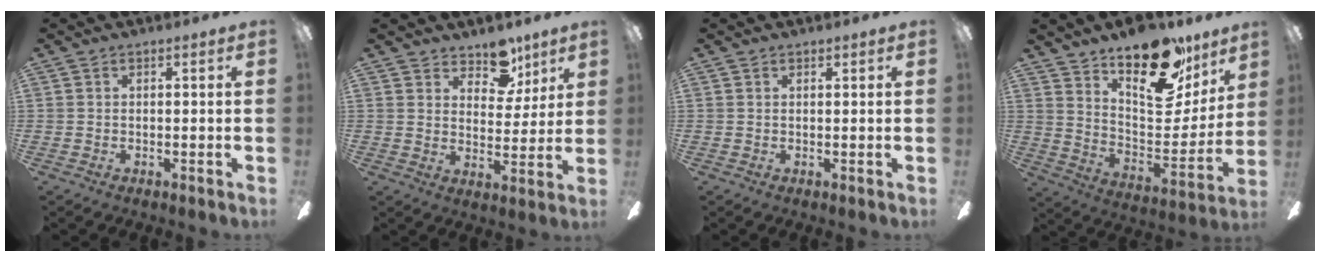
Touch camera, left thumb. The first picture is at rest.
{"total": 9.4, "force": [7.0, 5.3, 3.4], "torque": [-0.036, -0.042, 0.126]}
{"total": 0.6, "force": [0.5, 0.2, 0.1], "torque": [-0.003, 0.001, 0.009]}
{"total": 24.3, "force": [17.3, 10.7, 13.2], "torque": [-0.174, -0.118, 0.296]}